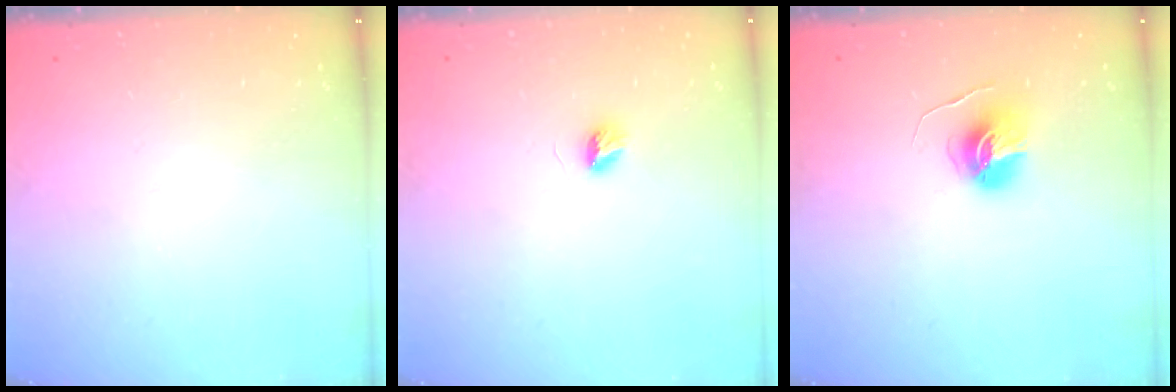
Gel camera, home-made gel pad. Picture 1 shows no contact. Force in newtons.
{"total": 3.4, "press": 3.4, "slide": 0.4}
{"total": 6.7, "press": 6.7, "slide": 0.4}